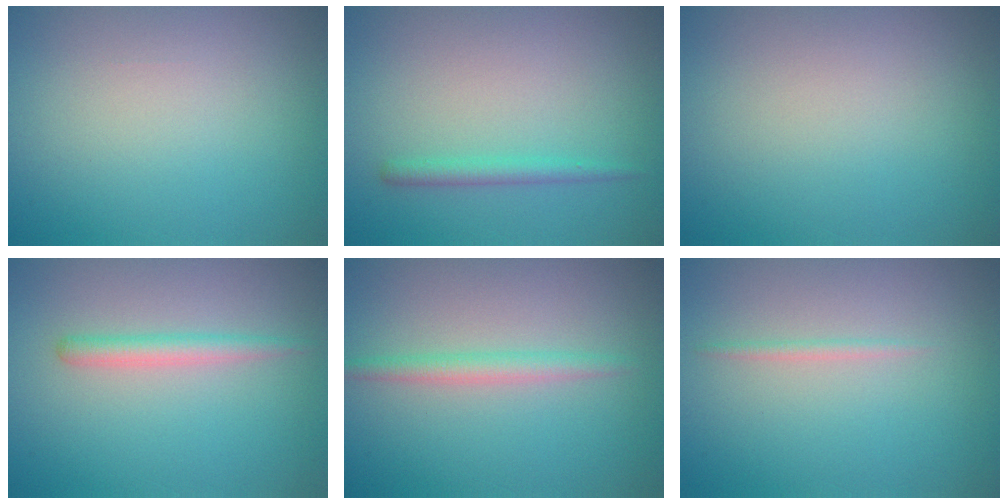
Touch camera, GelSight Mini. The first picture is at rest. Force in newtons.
{"total": 1.4, "press": 1.4, "slide": 0.1}
{"total": 0.0}
{"total": 1.9, "press": 1.8, "slide": 0.2}
{"total": 1.9, "press": 1.9, "slide": 0.2}
{"total": 0.7, "press": 0.7, "slide": 0.1}